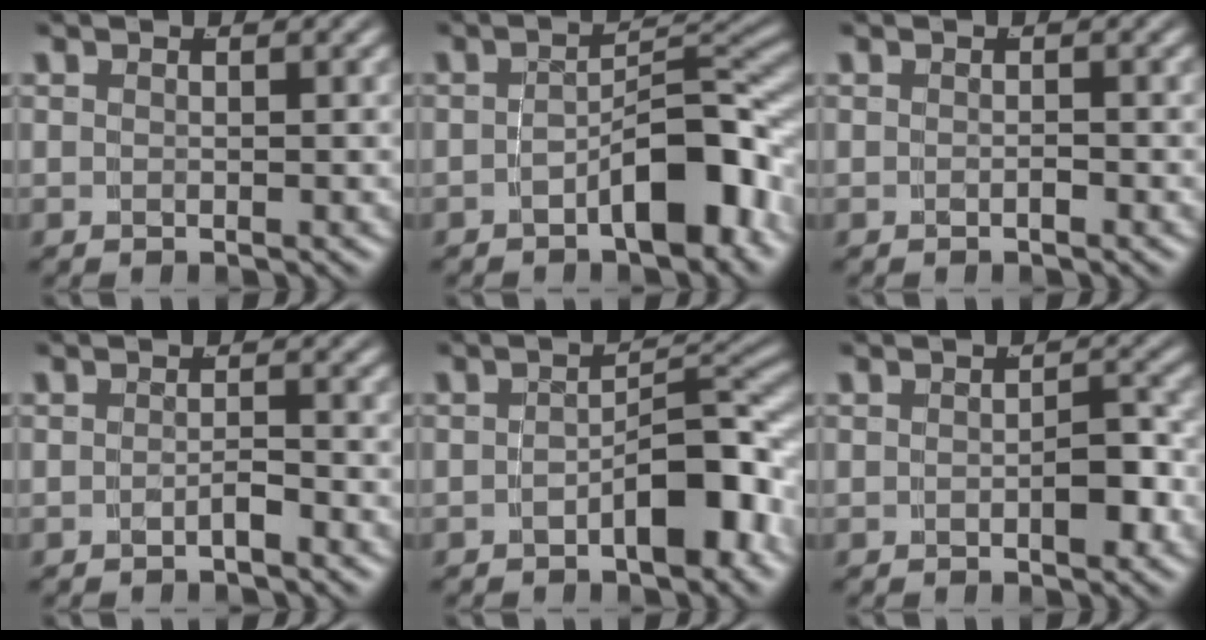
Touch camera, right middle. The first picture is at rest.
{"total": 5.5, "force": [-3.0, 1.8, 4.3], "torque": [-0.053, -0.005, -0.042]}
{"total": 0.5, "force": [-0.5, -0.2, 0.2], "torque": [0.001, -0.001, -0.007]}
{"total": 1.2, "force": [-1.0, -0.2, 0.6], "torque": [-0.001, -0.001, -0.017]}
{"total": 4.6, "force": [-2.2, 1.6, 3.8], "torque": [-0.043, 0.001, -0.032]}
{"total": 2.3, "force": [-0.8, 0.9, 1.9], "torque": [-0.020, -0.003, -0.012]}